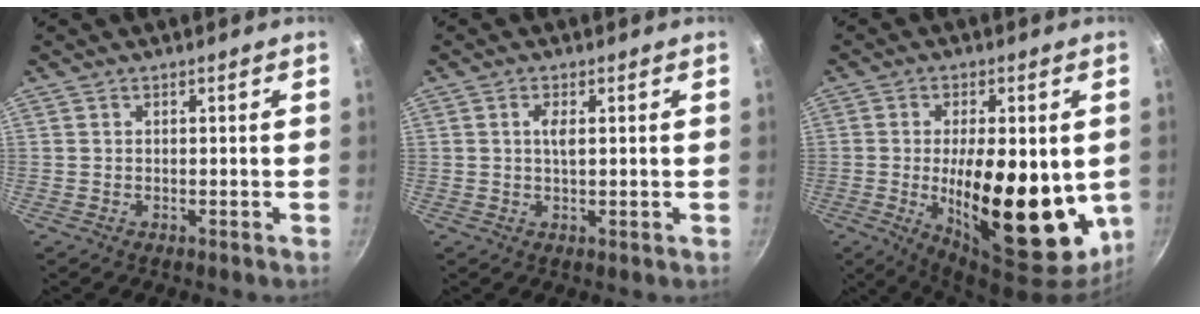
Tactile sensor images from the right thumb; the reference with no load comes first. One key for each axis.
{"total": 2.3, "fx": 0.5, "fy": 0.8, "fz": 2.2, "tx": -0.043, "ty": 0.001, "tz": 0.010}
{"total": 22.3, "fx": -1.8, "fy": 9.3, "fz": 20.2, "tx": -0.290, "ty": -0.020, "tz": -0.019}